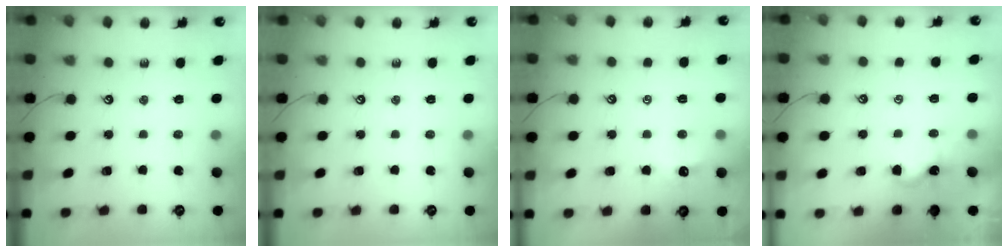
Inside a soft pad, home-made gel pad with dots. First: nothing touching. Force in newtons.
{"total": 0.0}
{"total": 0.7, "press": 0.3, "slide": 0.6}
{"total": 1.5, "press": 1.5, "slide": 0.2}